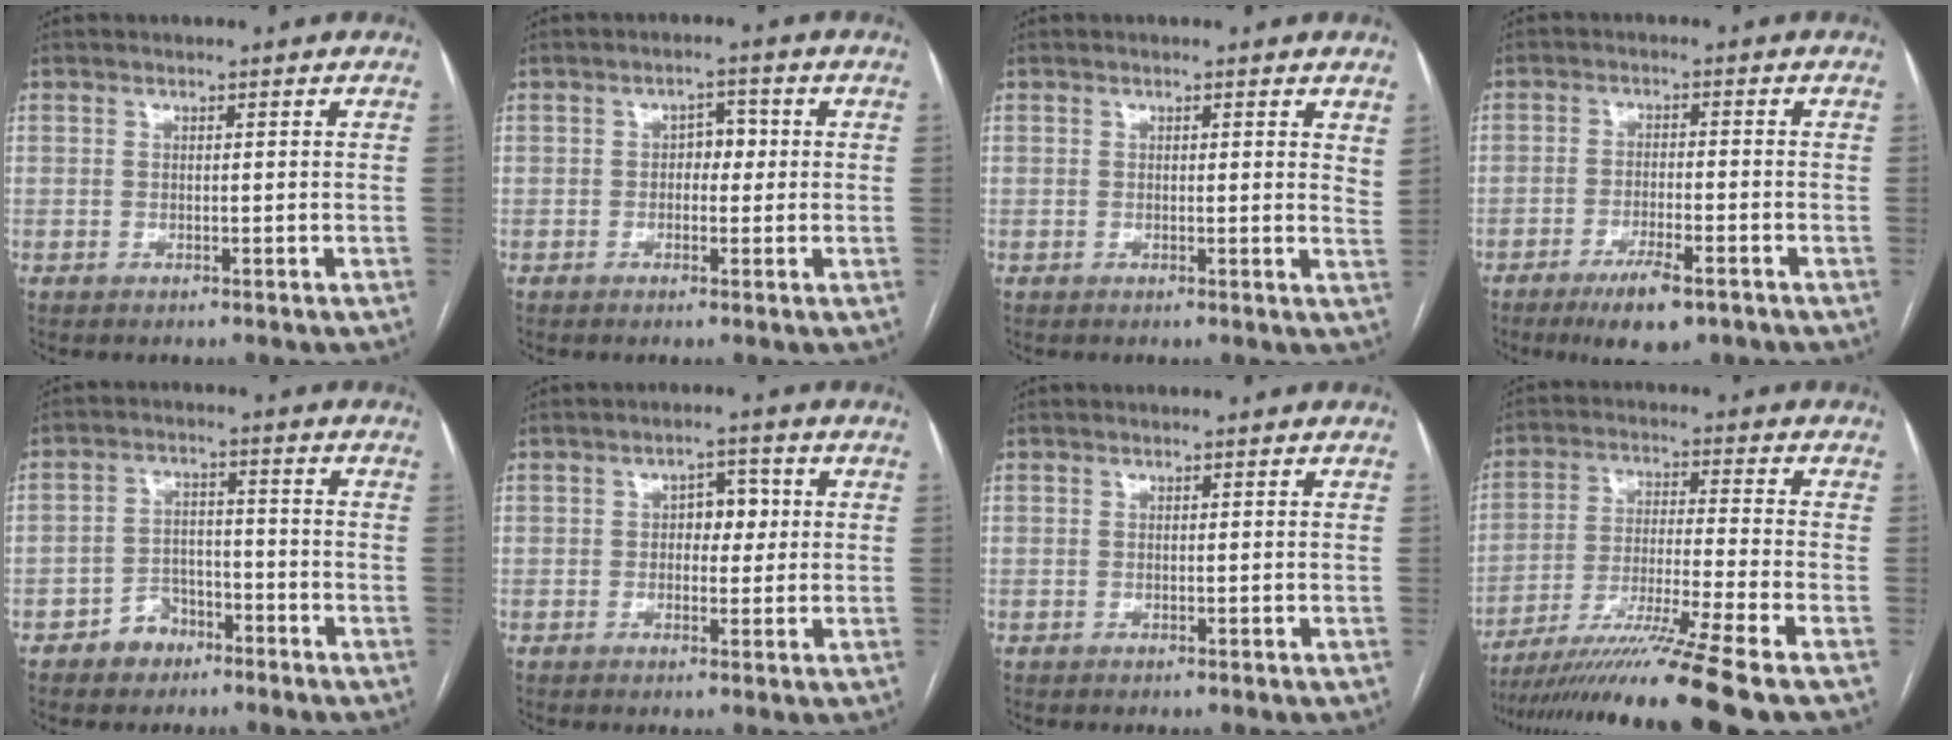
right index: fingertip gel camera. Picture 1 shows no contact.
{"total": 2.9, "force": [0.1, 1.8, 2.2], "torque": [-0.026, 0.014, -0.002]}
{"total": 2.8, "force": [2.2, 0.7, 1.6], "torque": [-0.020, -0.009, 0.013]}
{"total": 7.2, "force": [-4.6, 1.5, 5.3], "torque": [-0.095, -0.012, -0.073]}
{"total": 5.0, "force": [-3.3, 3.5, 1.4], "torque": [-0.023, 0.016, -0.053]}
{"total": 4.1, "force": [0.5, 2.4, 3.2], "torque": [-0.043, 0.013, 0.008]}
{"total": 0.0}
{"total": 15.5, "force": [-12.2, -3.3, 9.0], "torque": [-0.171, -0.039, -0.210]}